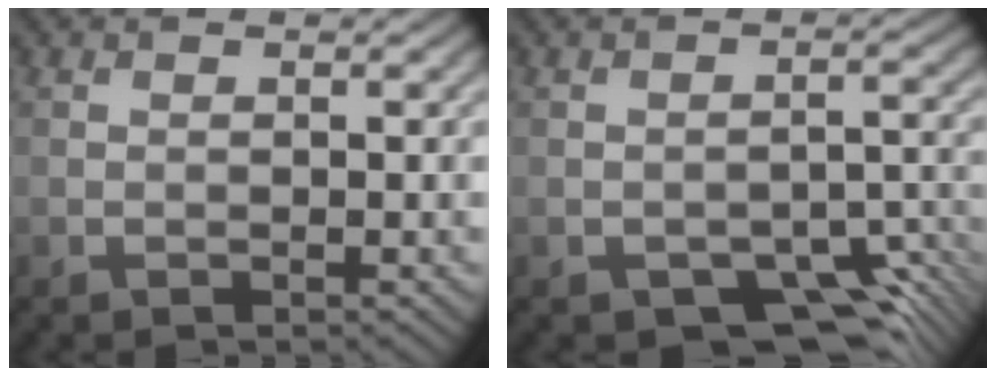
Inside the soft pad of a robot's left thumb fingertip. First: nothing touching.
{"total": 7.0, "force": [-4.8, 3.1, 4.1], "torque": [-0.047, 0.003, -0.071]}